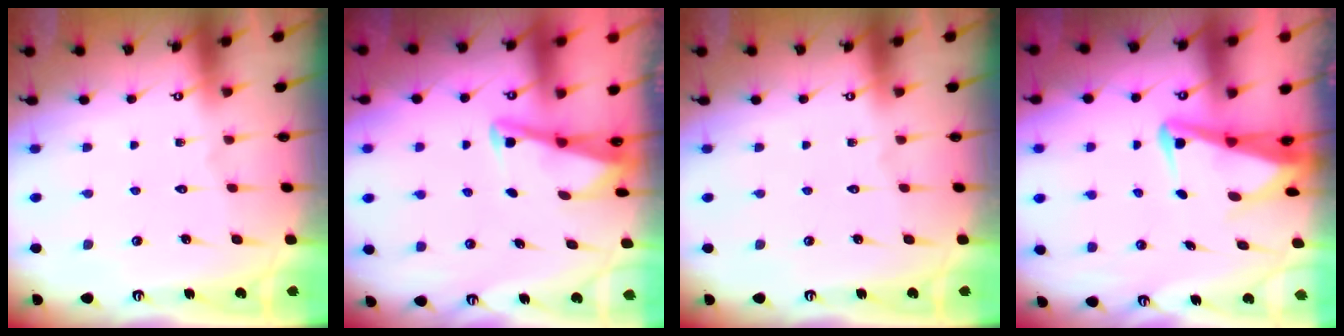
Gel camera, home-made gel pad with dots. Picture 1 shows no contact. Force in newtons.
{"total": 2.8, "press": 2.8, "slide": 0.4}
{"total": 0.0}
{"total": 4.4, "press": 4.2, "slide": 1.2}